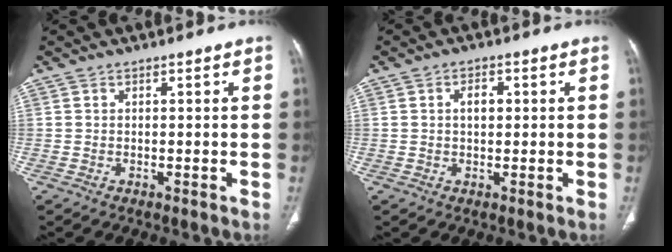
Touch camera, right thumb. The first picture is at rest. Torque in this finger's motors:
{"motor_torque": [0.32, 0.73, 0.29, -0.10, 0.00]}